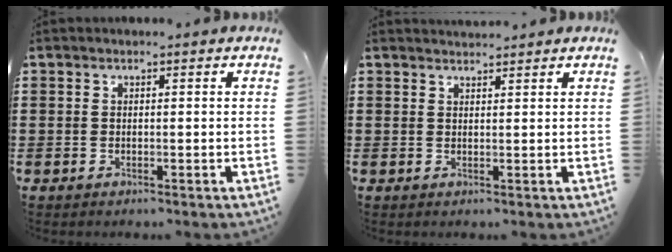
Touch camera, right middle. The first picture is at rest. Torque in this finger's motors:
{"motor_torque": [-0.01, -0.17, -0.06, -0.02]}